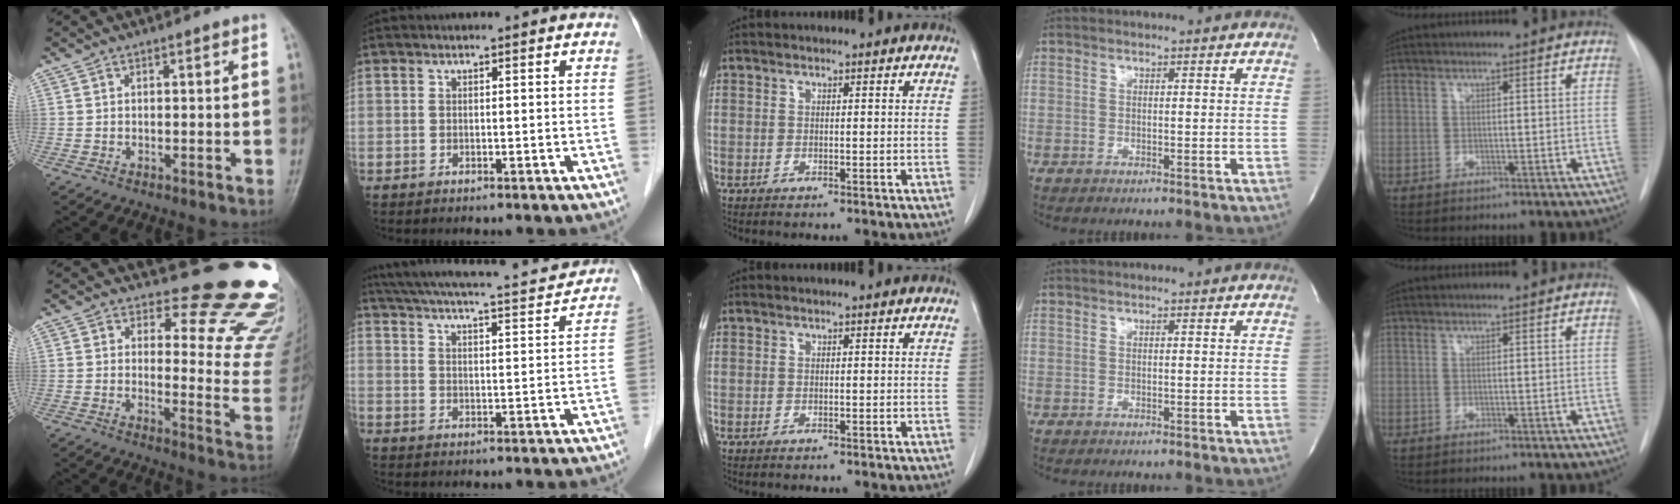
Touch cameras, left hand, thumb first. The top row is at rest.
{"thumb": {"total": 18.2, "force": [16.3, 5.9, 5.5], "torque": [-0.006, -0.167, 0.169]}, "index": {"total": 19.2, "force": [17.5, 2.0, 7.5], "torque": [-0.131, 0.014, 0.243]}}